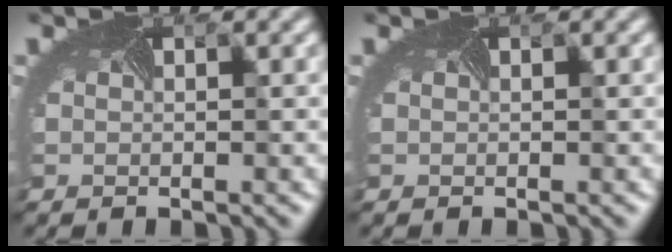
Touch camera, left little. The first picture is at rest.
{"total": 0.0}